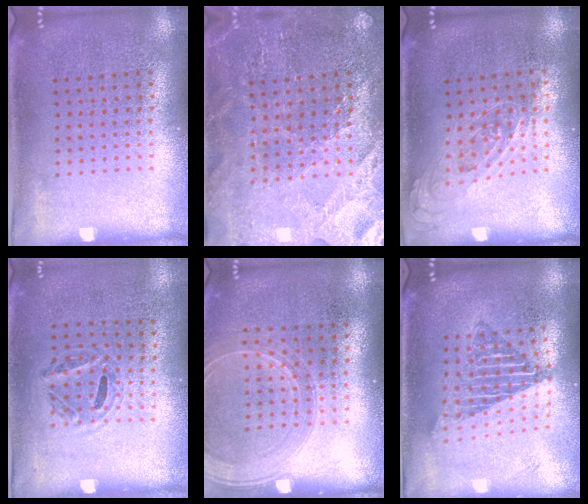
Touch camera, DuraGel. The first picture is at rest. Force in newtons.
{"total": 2.6, "press": 2.6, "slide": 0.4}
{"total": 0.7, "press": 0.6, "slide": 0.3}
{"total": 1.0, "press": 0.7, "slide": 0.8}
{"total": 1.6, "press": 1.6, "slide": 0.3}
{"total": 1.6, "press": 1.3, "slide": 0.9}